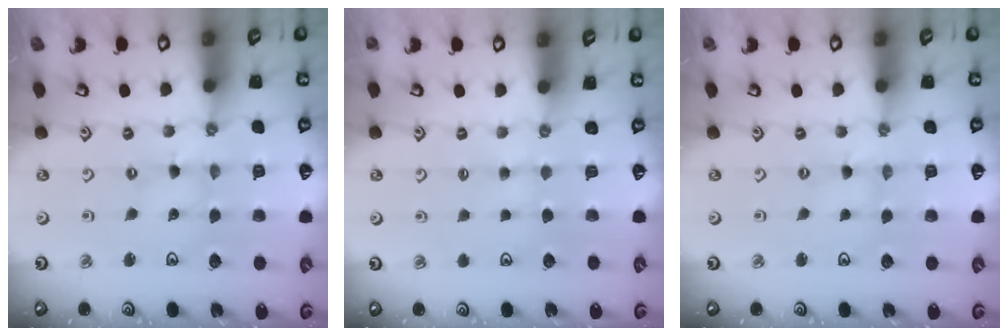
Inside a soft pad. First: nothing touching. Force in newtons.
{"total": 2.7, "press": 2.7, "slide": 0.4}
{"total": 0.0}